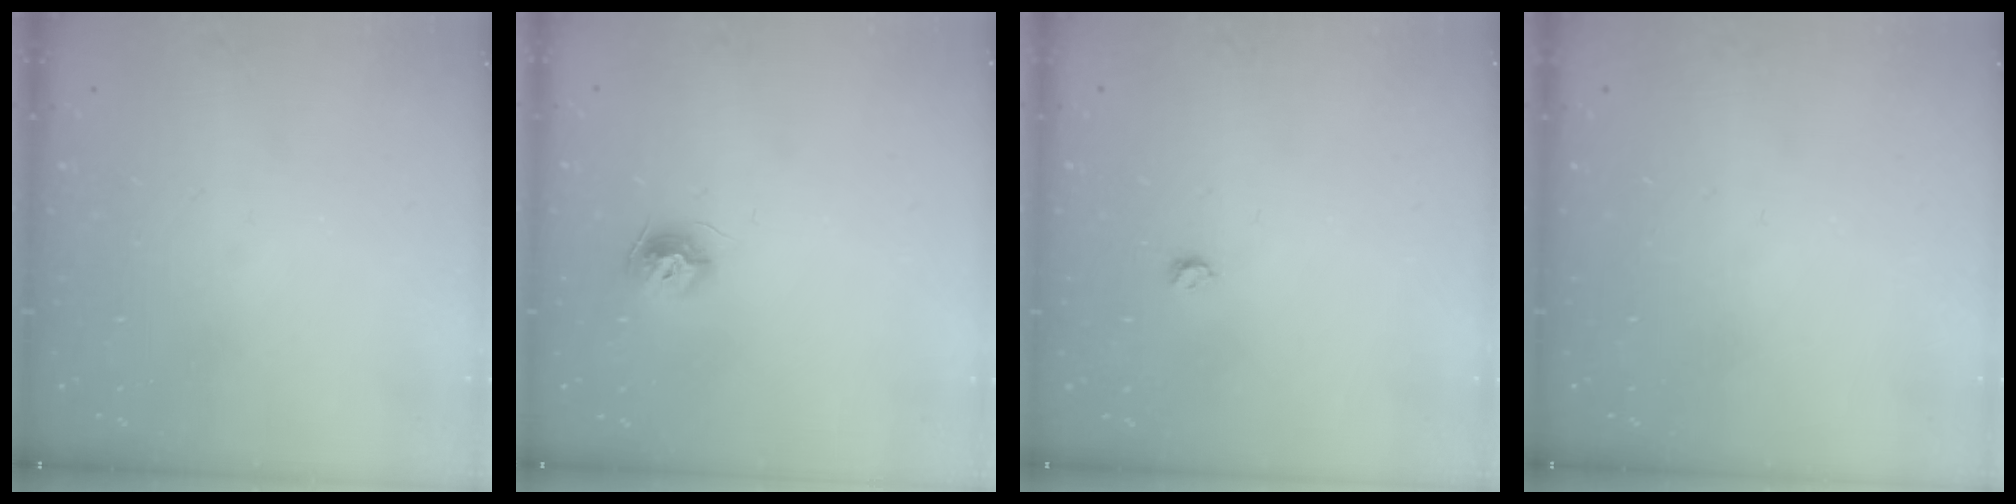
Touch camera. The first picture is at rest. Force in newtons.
{"total": 8.1, "press": 8.1, "slide": 0.1}
{"total": 3.2, "press": 3.2, "slide": 0.5}
{"total": 0.0}